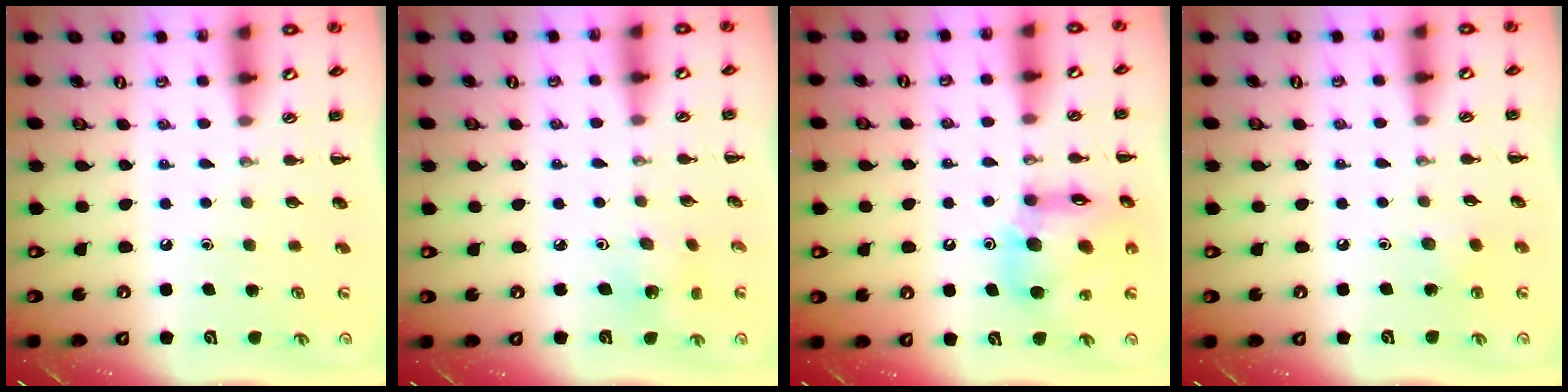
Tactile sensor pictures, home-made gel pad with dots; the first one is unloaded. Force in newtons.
{"total": 2.6, "press": 2.4, "slide": 0.9}
{"total": 15.3, "press": 14.6, "slide": 4.4}
{"total": 3.8, "press": 3.6, "slide": 1.0}